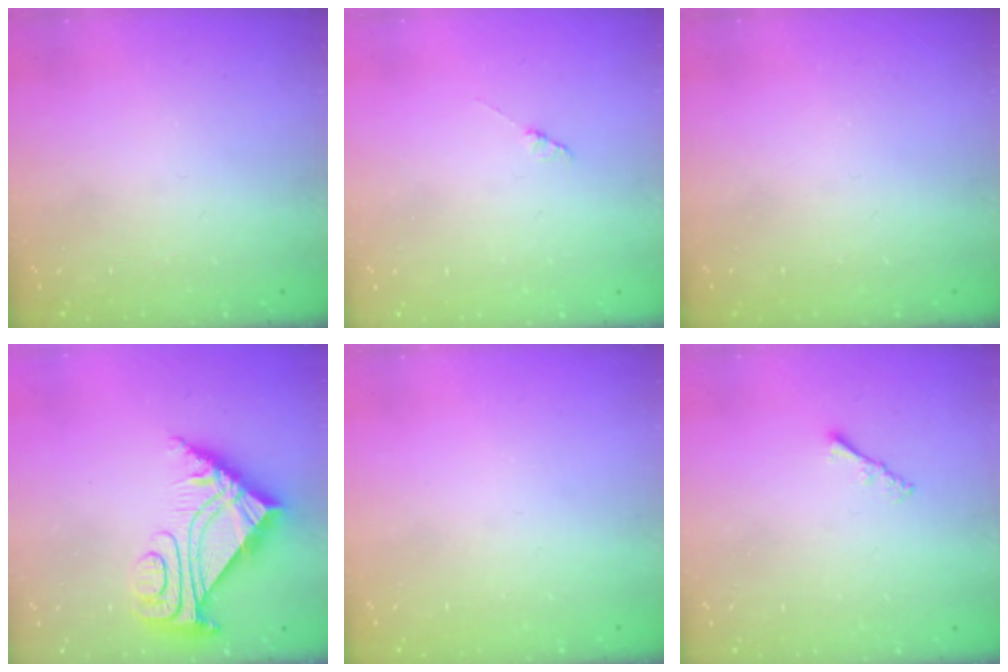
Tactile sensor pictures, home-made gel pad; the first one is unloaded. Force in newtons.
{"total": 0.9, "press": 0.8, "slide": 0.2}
{"total": 0.0}
{"total": 8.0, "press": 8.0, "slide": 1.0}
{"total": 0.0}
{"total": 1.6, "press": 1.5, "slide": 0.5}